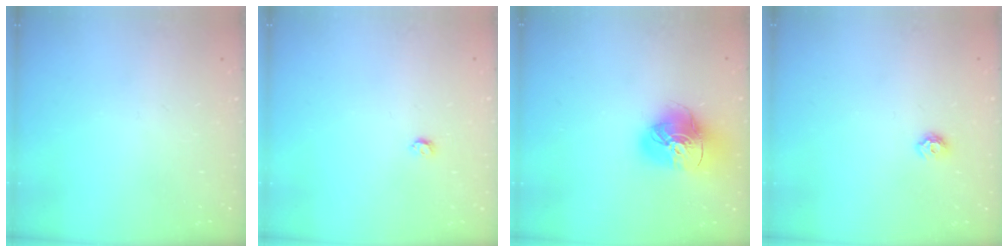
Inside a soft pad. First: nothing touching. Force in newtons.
{"total": 3.2, "press": 3.2, "slide": 0.5}
{"total": 16.2, "press": 16.1, "slide": 1.7}
{"total": 6.1, "press": 6.1, "slide": 0.8}